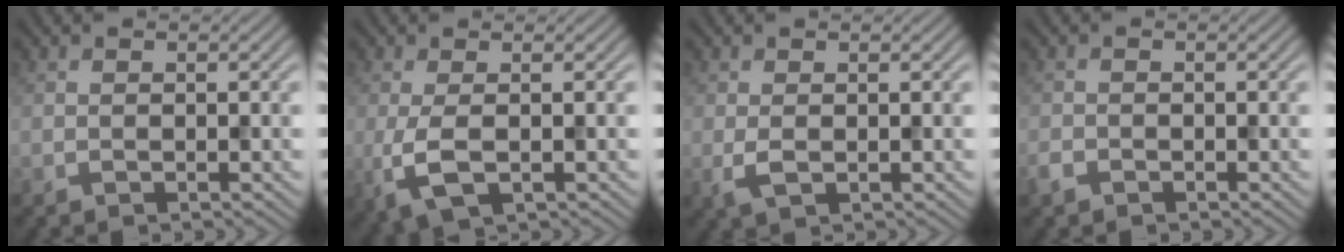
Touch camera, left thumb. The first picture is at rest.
{"total": 4.0, "force": [-0.7, 1.5, 3.7], "torque": [-0.092, -0.006, -0.013]}
{"total": 1.8, "force": [0.0, 0.9, 1.5], "torque": [-0.039, -0.003, 0.000]}
{"total": 1.3, "force": [-1.0, 0.8, 0.5], "torque": [-0.011, -0.003, -0.023]}